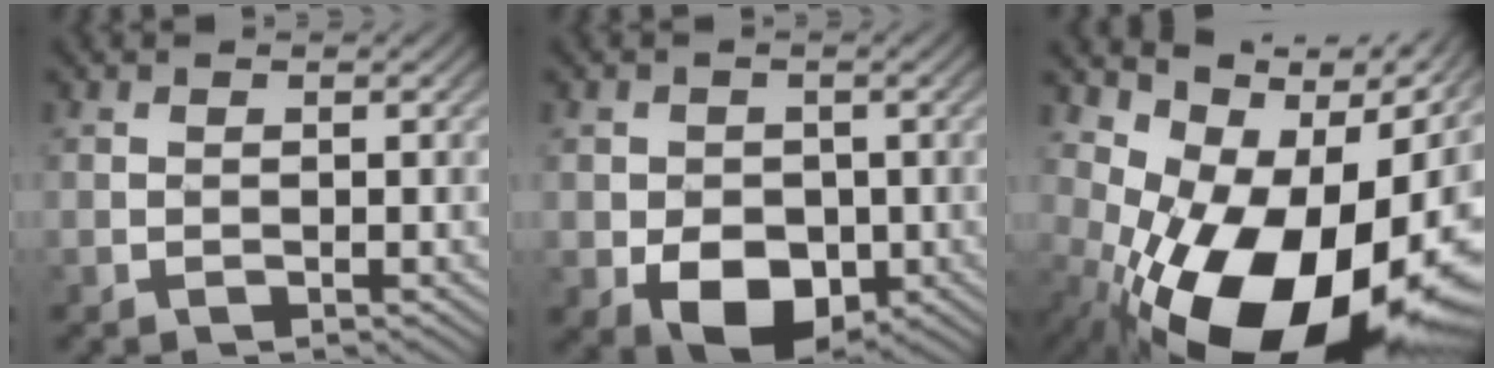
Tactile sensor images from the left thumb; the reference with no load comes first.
{"total": 7.1, "force": [-2.7, 5.0, 4.1], "torque": [-0.096, -0.017, -0.051]}
{"total": 18.8, "force": [-7.9, 10.5, 13.4], "torque": [-0.179, -0.030, -0.118]}